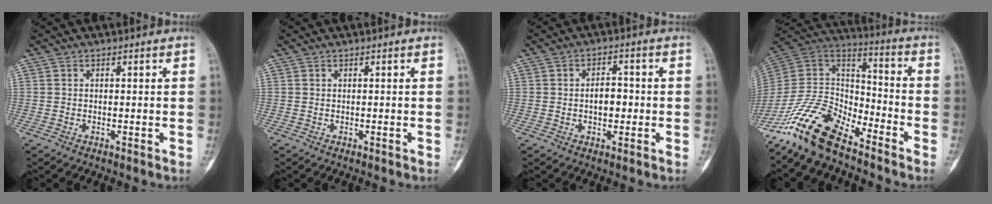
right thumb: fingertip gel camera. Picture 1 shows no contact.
{"total": 0.0}
{"total": 4.6, "force": [-0.5, 2.9, 3.6], "torque": [-0.042, 0.013, -0.010]}
{"total": 15.7, "force": [-12.1, 6.0, 8.0], "torque": [-0.132, 0.083, -0.239]}